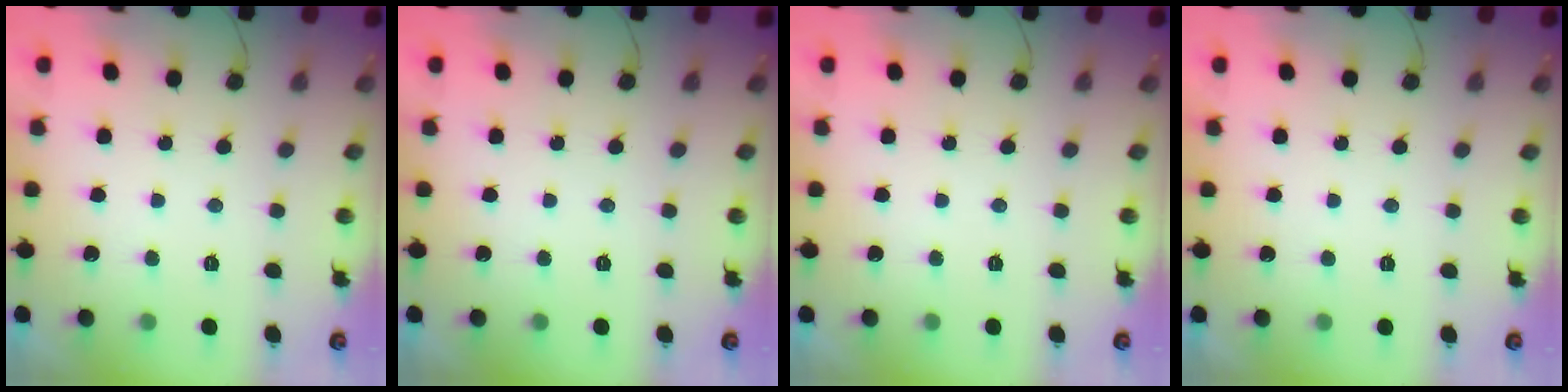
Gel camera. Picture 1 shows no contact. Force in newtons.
{"total": 0.0}
{"total": 0.0}
{"total": 1.7, "press": 1.7, "slide": 0.0}